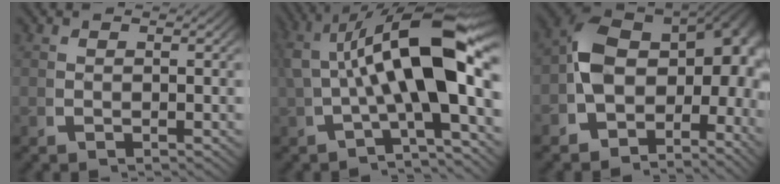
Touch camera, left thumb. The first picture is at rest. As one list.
[{"total": 15.0, "force": [1.4, 6.0, 13.7], "torque": [-0.215, -0.005, 0.022]}, {"total": 14.2, "force": [0.6, 9.5, 10.6], "torque": [-0.185, -0.007, 0.003]}]